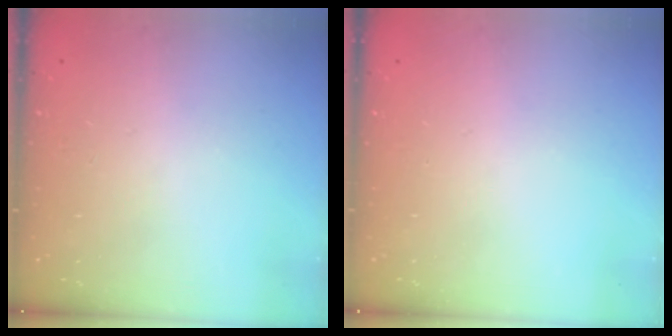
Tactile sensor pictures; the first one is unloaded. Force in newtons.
{"total": 0.0}